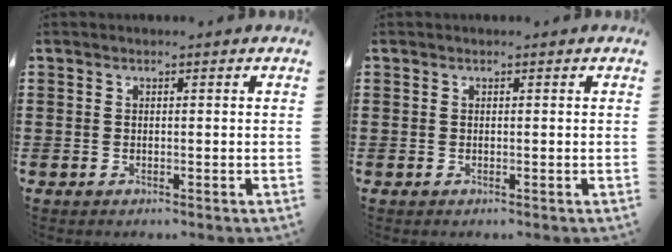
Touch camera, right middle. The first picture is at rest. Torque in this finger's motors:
{"motor_torque": [-2.14, 0.00, 0.00, 0.00]}